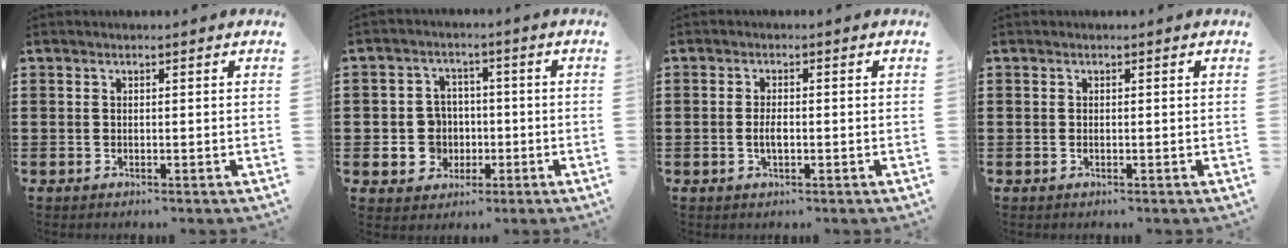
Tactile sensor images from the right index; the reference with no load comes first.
{"total": 5.8, "force": [-0.8, 5.5, 1.9], "torque": [-0.052, 0.016, -0.013]}
{"total": 2.3, "force": [-0.4, 1.0, 2.1], "torque": [-0.038, 0.001, -0.008]}
{"total": 0.0}